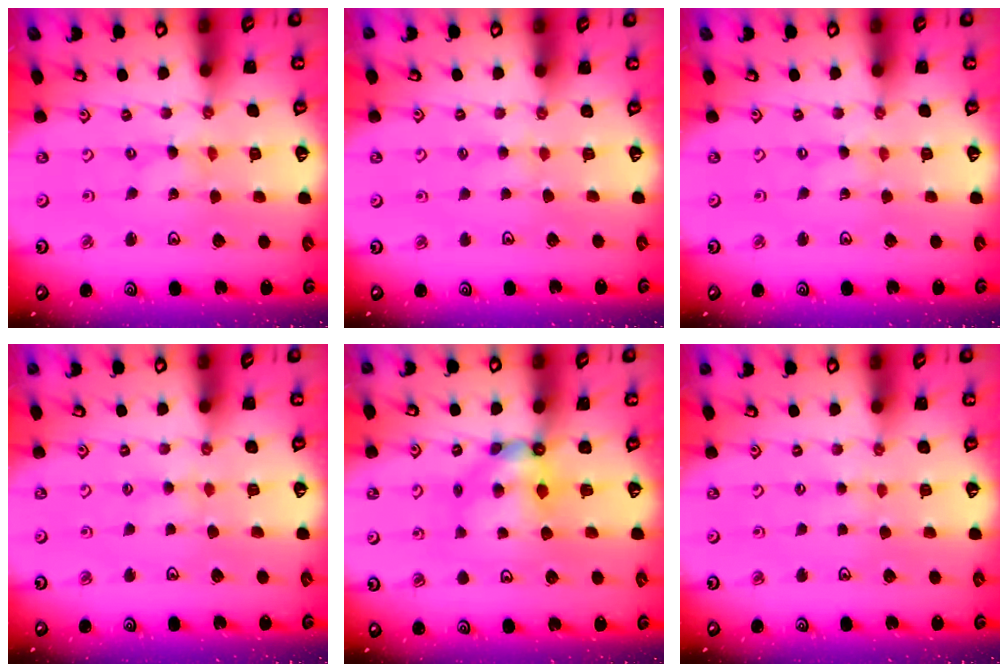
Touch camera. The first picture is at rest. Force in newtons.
{"total": 1.9, "press": 1.9, "slide": 0.3}
{"total": 0.0}
{"total": 2.0, "press": 1.9, "slide": 0.4}
{"total": 6.2, "press": 6.2, "slide": 0.5}
{"total": 2.4, "press": 2.4, "slide": 0.3}